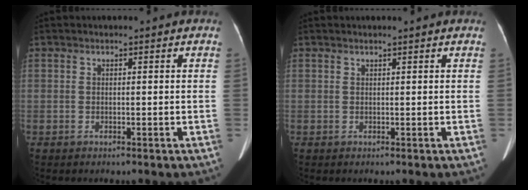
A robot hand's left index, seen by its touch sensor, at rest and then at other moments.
{"total": 0.6, "force": [0.6, -0.1, 0.3], "torque": [-0.009, 0.014, 0.015]}